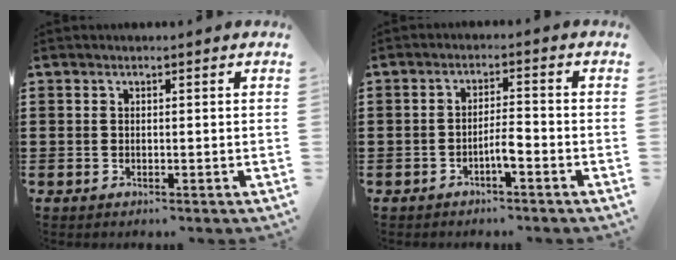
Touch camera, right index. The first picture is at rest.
{"total": 3.1, "force": [-1.6, 0.5, 2.7], "torque": [-0.055, 0.002, -0.033]}